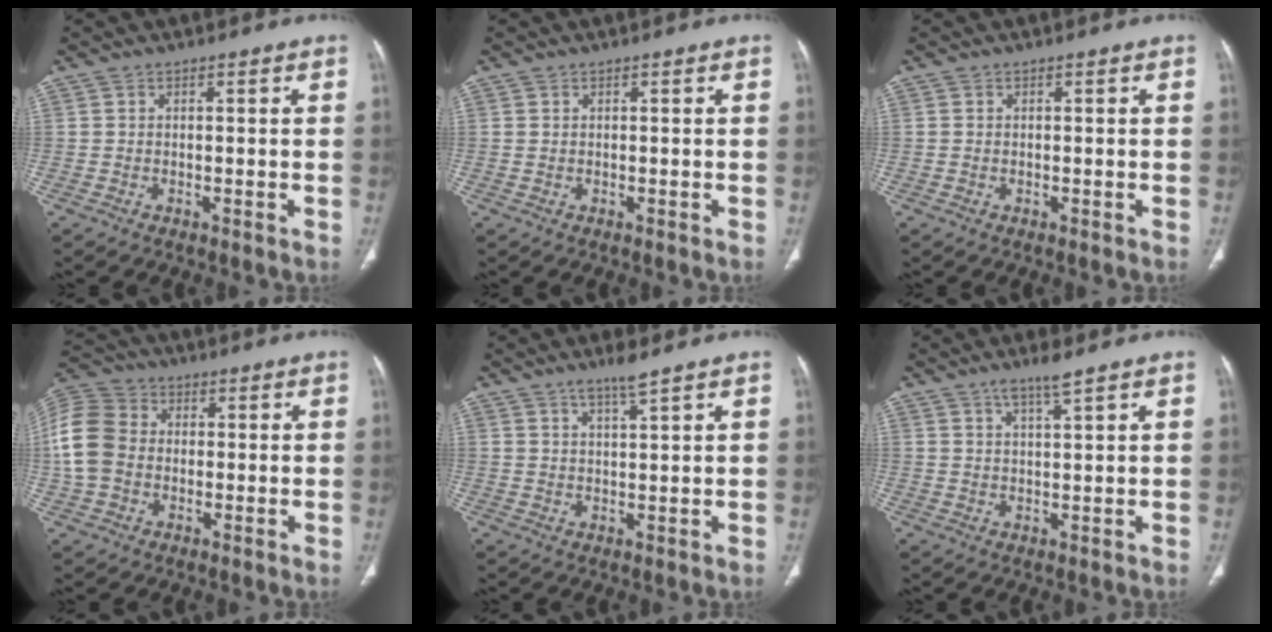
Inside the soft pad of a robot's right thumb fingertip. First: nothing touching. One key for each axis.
{"total": 0.0}
{"total": 0.0}
{"total": 12.0, "fx": -0.2, "fy": 9.7, "fz": 7.0, "tx": -0.136, "ty": 0.031, "tz": -0.014}
{"total": 3.8, "fx": 2.9, "fy": 0.1, "fz": 2.5, "tx": -0.043, "ty": -0.017, "tz": 0.056}
{"total": 3.9, "fx": 2.8, "fy": 0.2, "fz": 2.7, "tx": -0.049, "ty": -0.013, "tz": 0.056}